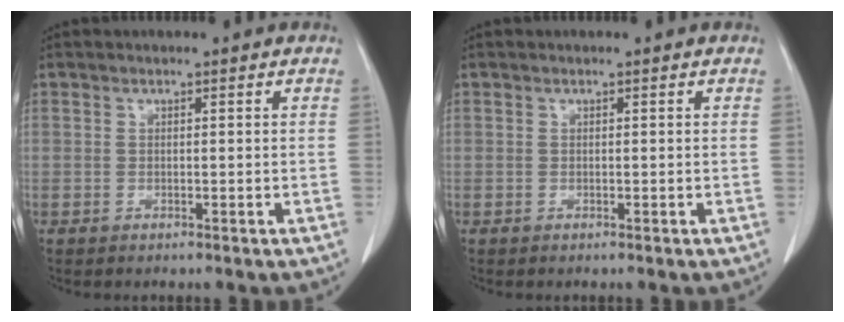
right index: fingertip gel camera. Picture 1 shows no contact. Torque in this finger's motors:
{"motor_torque": [-0.07, 0.05, 0.02, 0.00]}